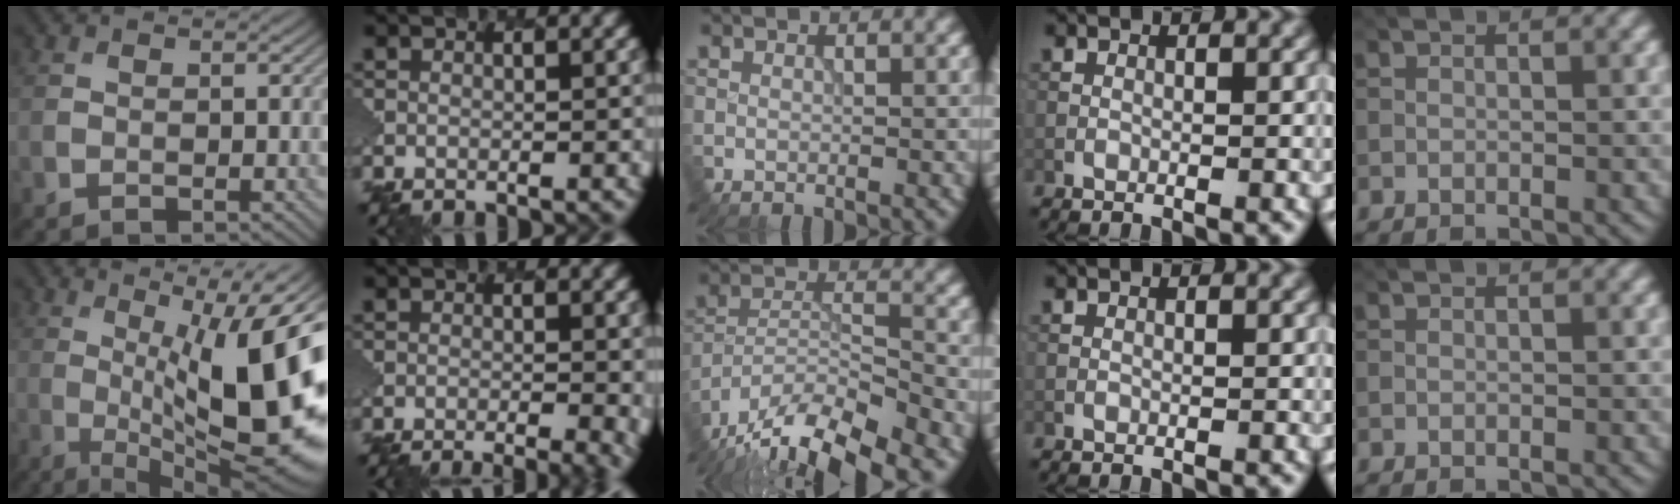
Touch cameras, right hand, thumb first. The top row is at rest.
{"thumb": {"total": 18.4, "force": [-0.7, 5.7, 17.5], "torque": [-0.232, 0.015, -0.009]}, "index": {"total": 6.3, "force": [-3.3, 2.5, 4.7], "torque": [-0.034, -0.001, -0.035]}, "middle": {"total": 14.7, "force": [-12.5, 4.0, 6.6], "torque": [-0.113, -0.013, -0.189]}}